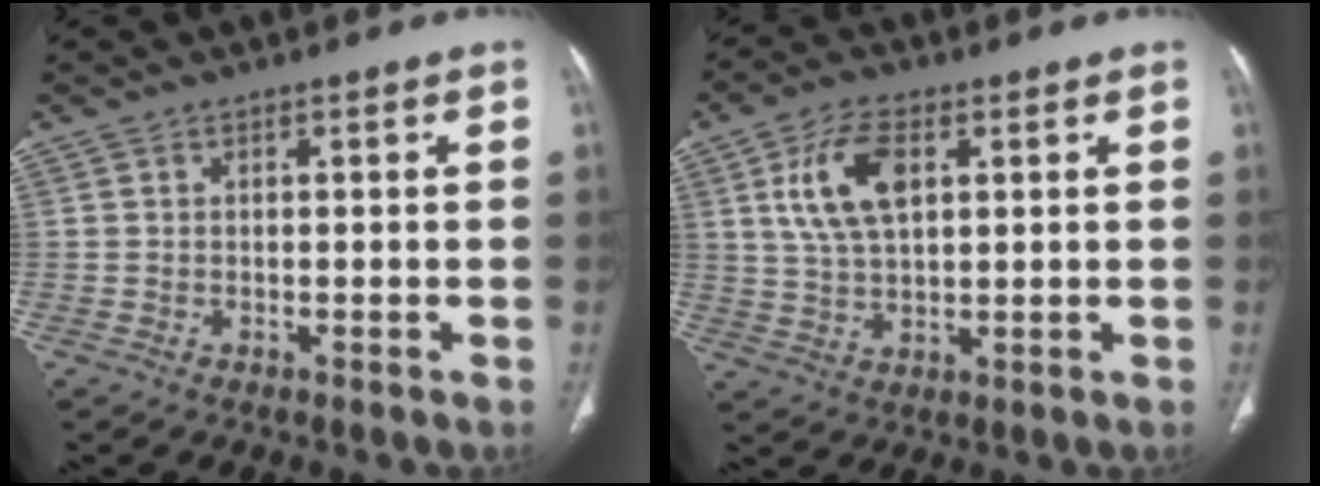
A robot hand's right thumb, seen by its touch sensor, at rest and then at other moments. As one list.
[{"total": 10.4, "force": [3.4, 5.4, 8.2], "torque": [-0.156, -0.003, 0.067]}]